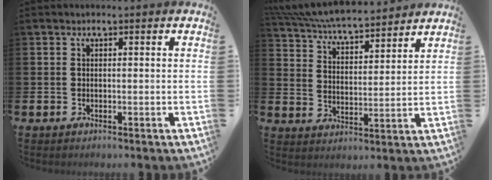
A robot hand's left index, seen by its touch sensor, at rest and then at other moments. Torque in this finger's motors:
{"motor_torque": [-0.26, -0.54, -0.01, 0.10]}